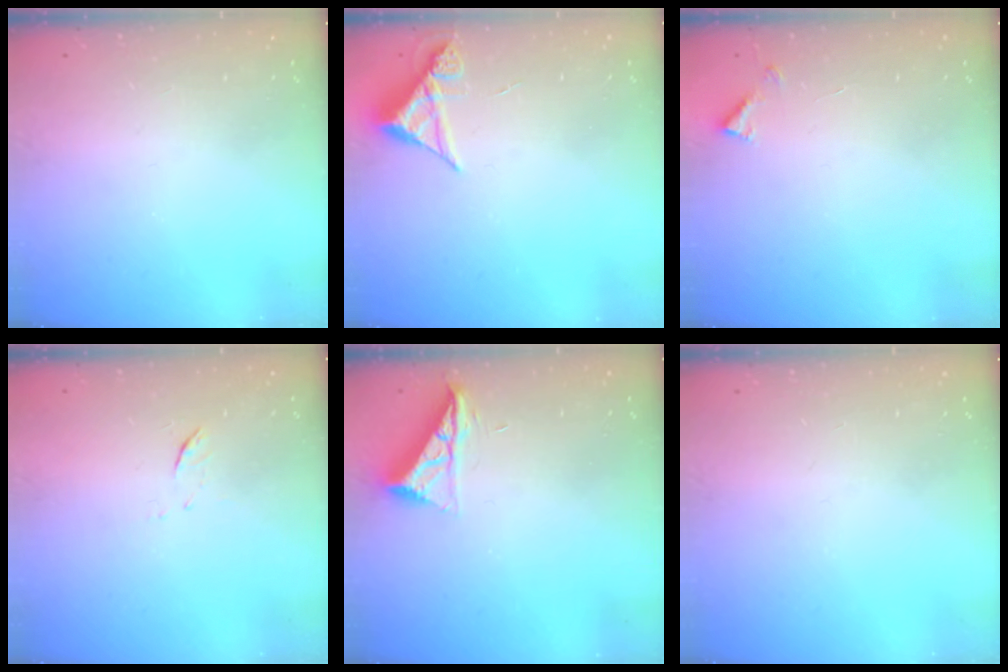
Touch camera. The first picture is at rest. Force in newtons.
{"total": 4.9, "press": 4.9, "slide": 0.4}
{"total": 4.3, "press": 4.2, "slide": 0.3}
{"total": 5.2, "press": 5.1, "slide": 0.7}
{"total": 7.7, "press": 7.7, "slide": 0.3}
{"total": 0.0}